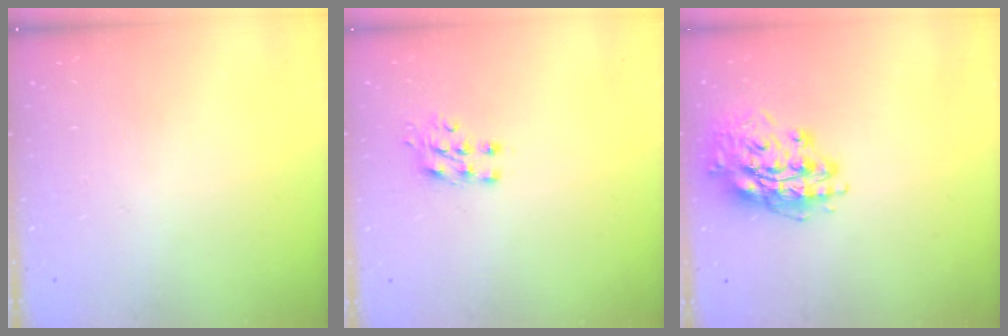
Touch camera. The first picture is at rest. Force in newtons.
{"total": 7.1, "press": 7.1, "slide": 0.8}
{"total": 15.6, "press": 15.6, "slide": 1.3}